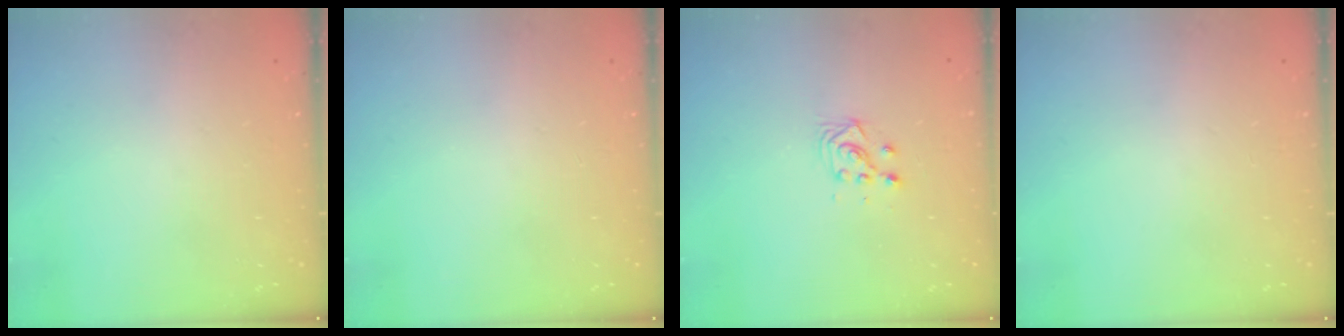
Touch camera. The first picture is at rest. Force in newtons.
{"total": 0.0}
{"total": 3.5, "press": 3.4, "slide": 1.1}
{"total": 0.0}